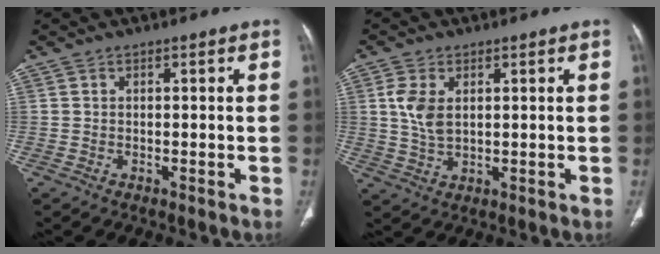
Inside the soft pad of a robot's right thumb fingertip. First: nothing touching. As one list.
[{"total": 5.7, "force": [1.4, 3.3, 4.4], "torque": [-0.092, -0.002, 0.032]}]